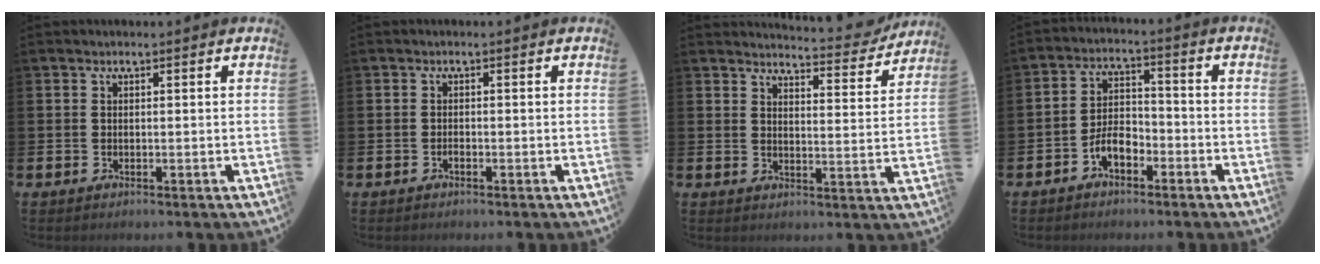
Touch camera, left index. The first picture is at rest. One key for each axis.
{"total": 0.6, "fx": -0.5, "fy": 0.2, "fz": 0.4, "tx": -0.002, "ty": -0.006, "tz": -0.010}
{"total": 4.6, "fx": 4.5, "fy": 0.4, "fz": 0.6, "tx": -0.006, "ty": -0.038, "tz": 0.073}
{"total": 4.6, "fx": -2.7, "fy": 2.3, "fz": 2.8, "tx": -0.049, "ty": 0.015, "tz": -0.051}